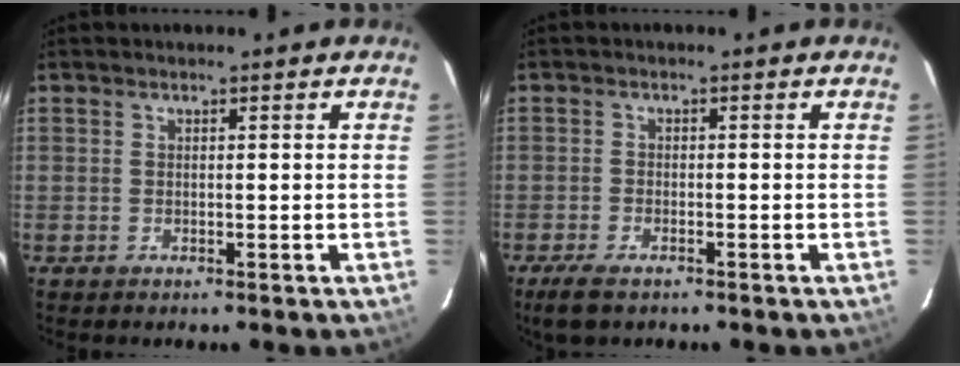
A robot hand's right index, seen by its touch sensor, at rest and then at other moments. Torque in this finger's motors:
{"motor_torque": [0.28, -0.22, 0.07, 0.01]}